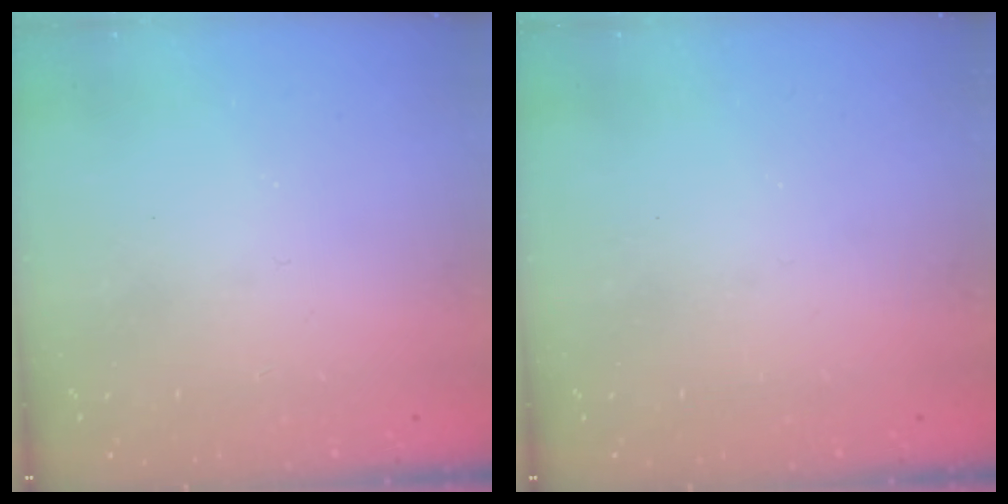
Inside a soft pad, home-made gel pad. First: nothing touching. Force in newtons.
{"total": 0.0}